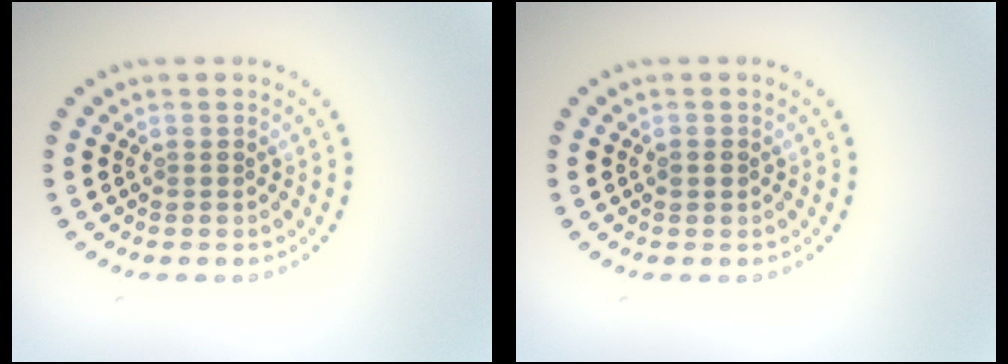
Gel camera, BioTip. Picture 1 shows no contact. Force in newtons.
{"total": 0.8, "press": 0.8, "slide": 0.1}